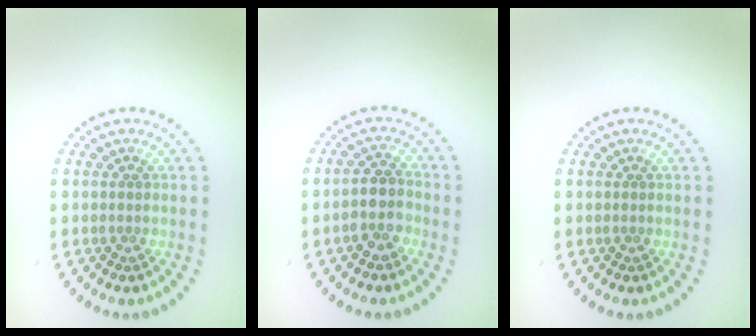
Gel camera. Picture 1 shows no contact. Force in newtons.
{"total": 2.7, "press": 2.4, "slide": 1.2}
{"total": 0.0}